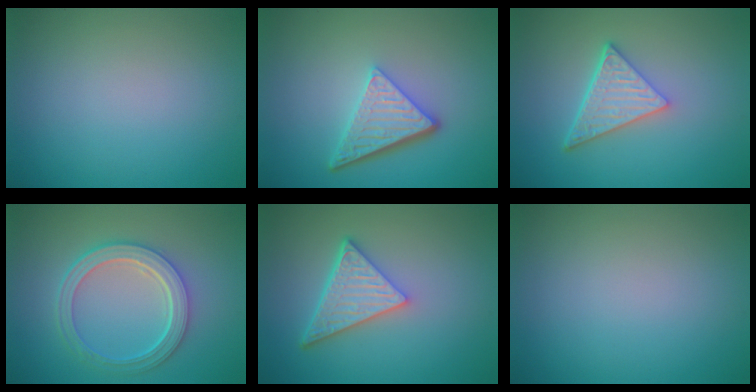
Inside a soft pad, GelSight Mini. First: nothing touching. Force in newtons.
{"total": 4.9, "press": 3.5, "slide": 3.4}
{"total": 4.9, "press": 3.5, "slide": 3.5}
{"total": 4.9, "press": 3.9, "slide": 3.0}
{"total": 5.4, "press": 4.1, "slide": 3.6}
{"total": 0.0}